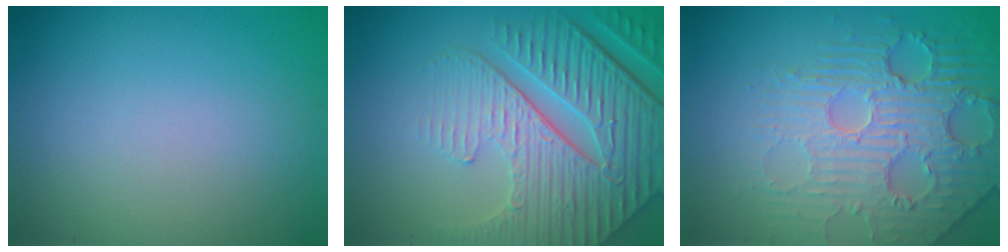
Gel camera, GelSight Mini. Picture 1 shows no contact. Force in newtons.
{"total": 7.6, "press": 6.0, "slide": 4.7}
{"total": 4.5, "press": 4.2, "slide": 1.6}